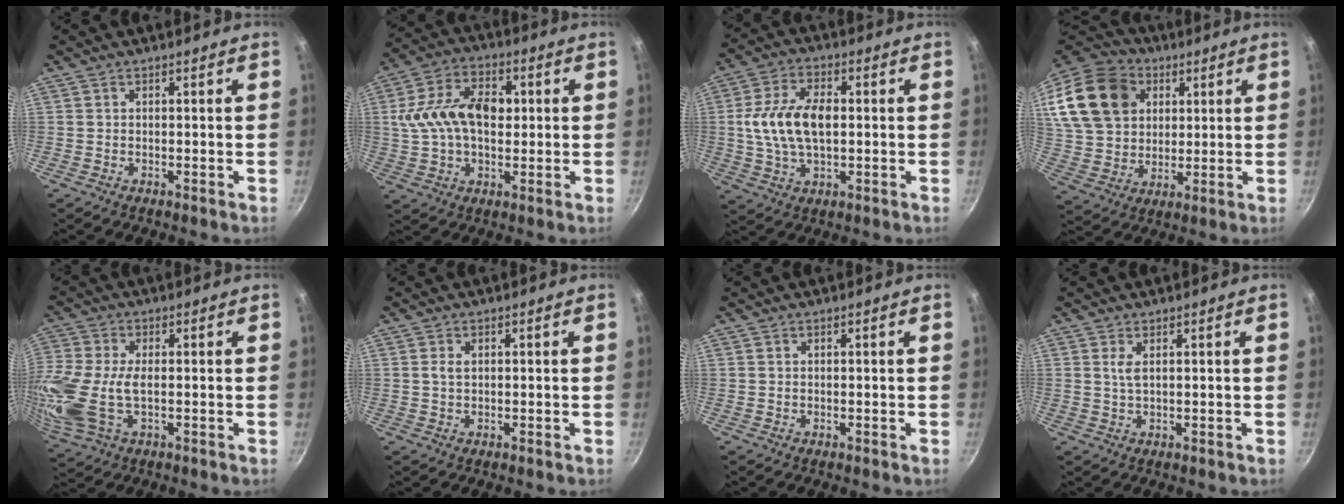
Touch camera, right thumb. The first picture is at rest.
{"total": 14.2, "force": [1.4, 9.3, 10.6], "torque": [-0.173, 0.023, 0.014]}
{"total": 12.2, "force": [0.4, 7.0, 10.1], "torque": [-0.183, 0.019, 0.003]}
{"total": 25.4, "force": [9.6, 19.2, 13.6], "torque": [-0.288, 0.023, 0.182]}
{"total": 15.4, "force": [-2.2, 8.2, 12.9], "torque": [-0.304, -0.009, -0.048]}
{"total": 1.5, "force": [0.2, 1.0, 1.1], "torque": [-0.019, 0.004, 0.003]}
{"total": 0.0}
{"total": 1.6, "force": [0.5, 0.3, 1.5], "torque": [-0.030, -0.005, 0.012]}